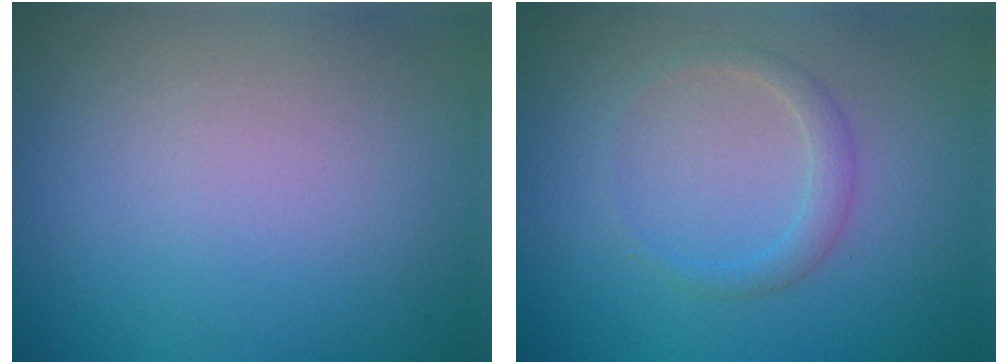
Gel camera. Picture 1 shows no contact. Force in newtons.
{"total": 1.5, "press": 1.5, "slide": 0.0}